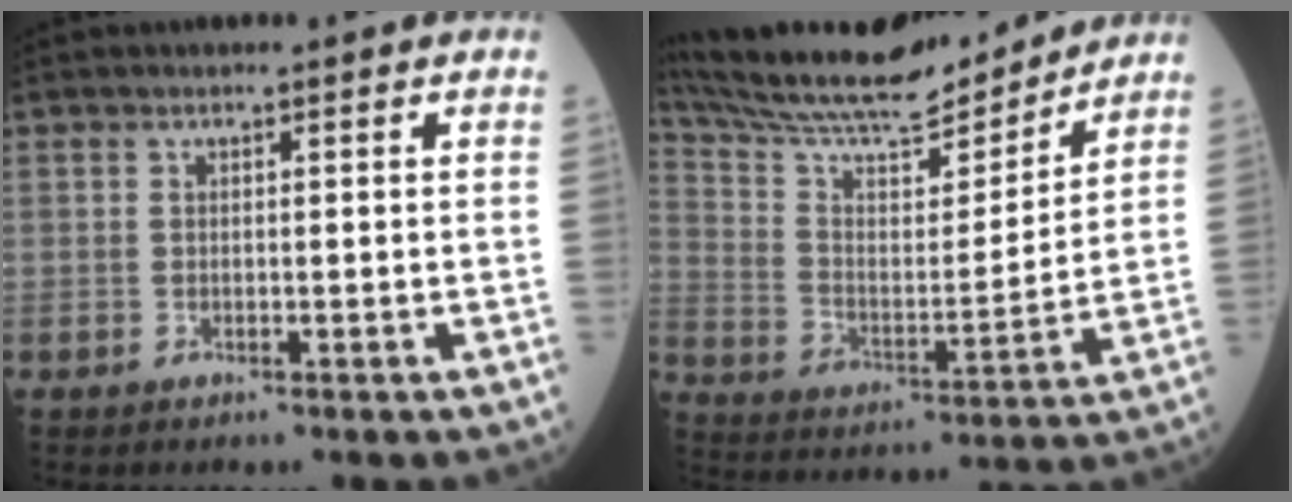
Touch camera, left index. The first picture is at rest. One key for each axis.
{"total": 20.0, "fx": 18.4, "fy": 2.6, "fz": 7.4, "tx": -0.143, "ty": 0.004, "tz": 0.301}